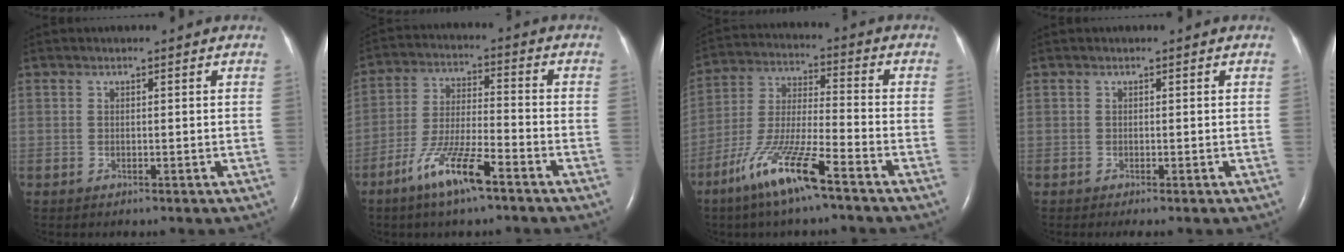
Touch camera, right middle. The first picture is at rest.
{"total": 10.1, "force": [-6.3, 1.2, 7.8], "torque": [-0.156, -0.012, -0.119]}
{"total": 12.2, "force": [-7.7, 0.6, 9.5], "torque": [-0.197, -0.023, -0.151]}
{"total": 0.6, "force": [-0.4, 0.0, 0.4], "torque": [-0.009, -0.003, -0.007]}